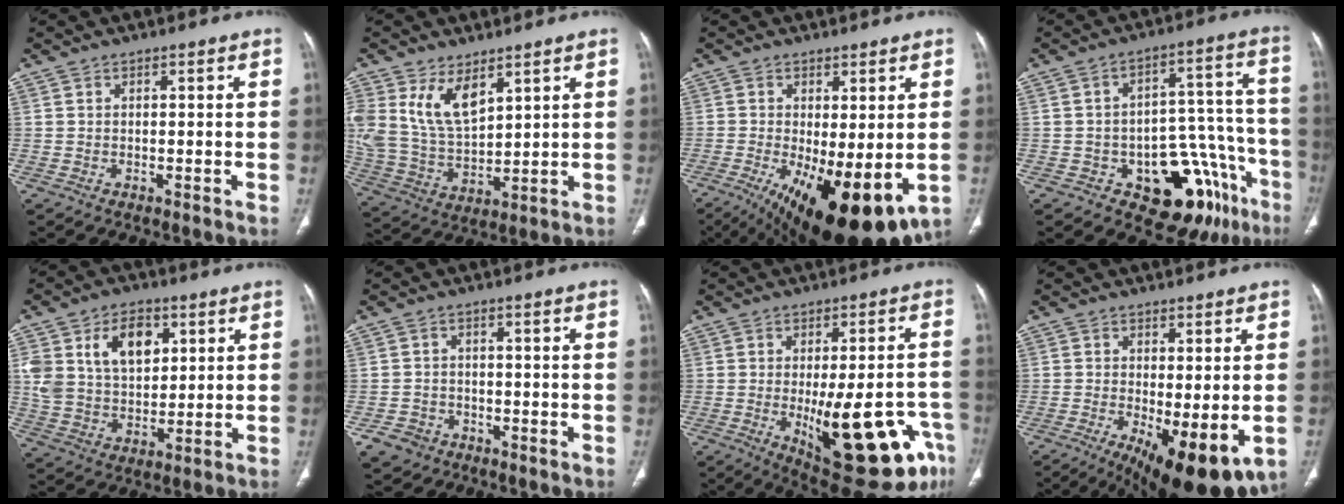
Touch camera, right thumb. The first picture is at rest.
{"total": 12.7, "force": [6.5, 6.9, 8.5], "torque": [-0.157, -0.027, 0.145]}
{"total": 18.1, "force": [-5.5, 7.1, 15.6], "torque": [-0.237, -0.028, -0.064]}
{"total": 18.4, "force": [-9.8, 9.7, 12.1], "torque": [-0.071, 0.097, -0.123]}
{"total": 13.8, "force": [5.2, 9.0, 9.0], "torque": [-0.130, -0.009, 0.105]}
{"total": 4.6, "force": [-2.5, 3.8, 1.0], "torque": [-0.010, 0.016, -0.038]}
{"total": 22.2, "force": [-8.0, 8.2, 19.0], "torque": [-0.192, 0.012, -0.085]}
{"total": 14.3, "force": [-5.0, 5.3, 12.4], "torque": [-0.172, -0.022, -0.062]}